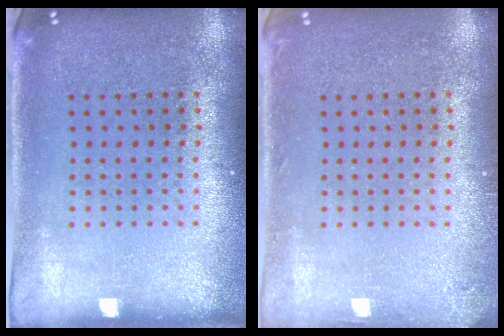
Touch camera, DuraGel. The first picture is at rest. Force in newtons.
{"total": 0.9, "press": 0.9, "slide": 0.1}